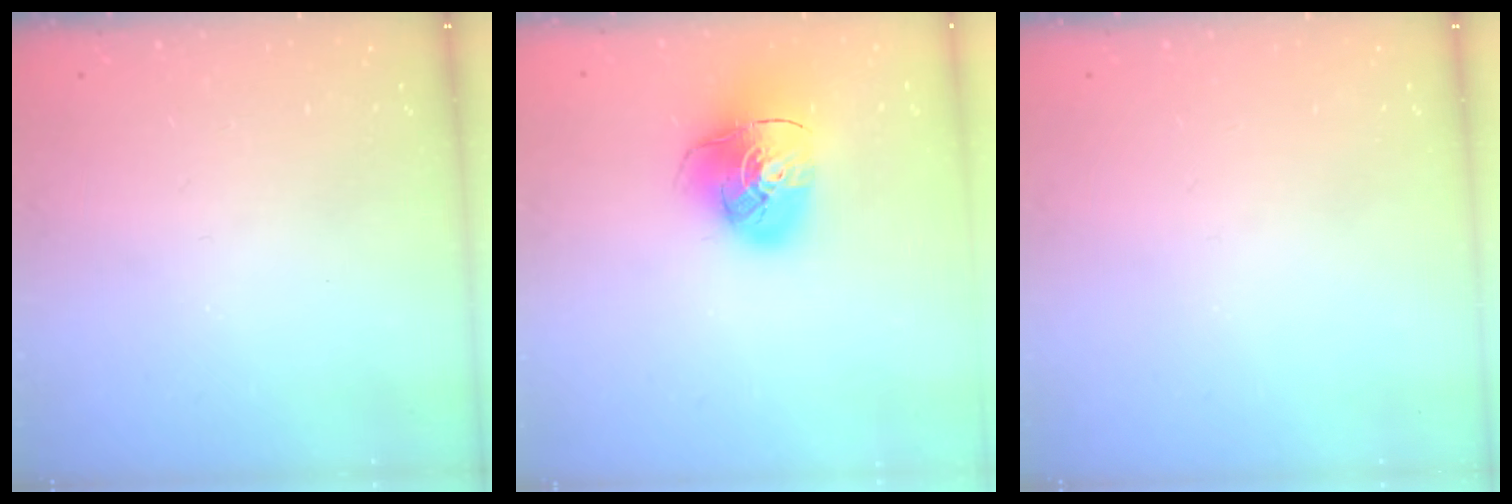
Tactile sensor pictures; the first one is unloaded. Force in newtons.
{"total": 14.9, "press": 14.7, "slide": 2.0}
{"total": 0.0}